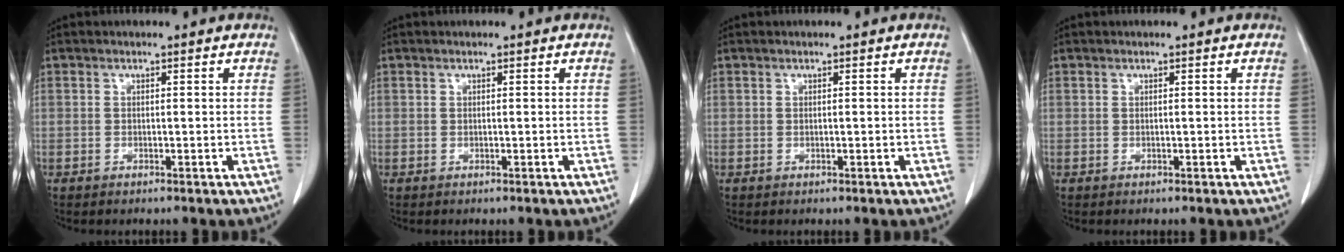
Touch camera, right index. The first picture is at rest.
{"total": 0.0}
{"total": 0.0}
{"total": 0.0}